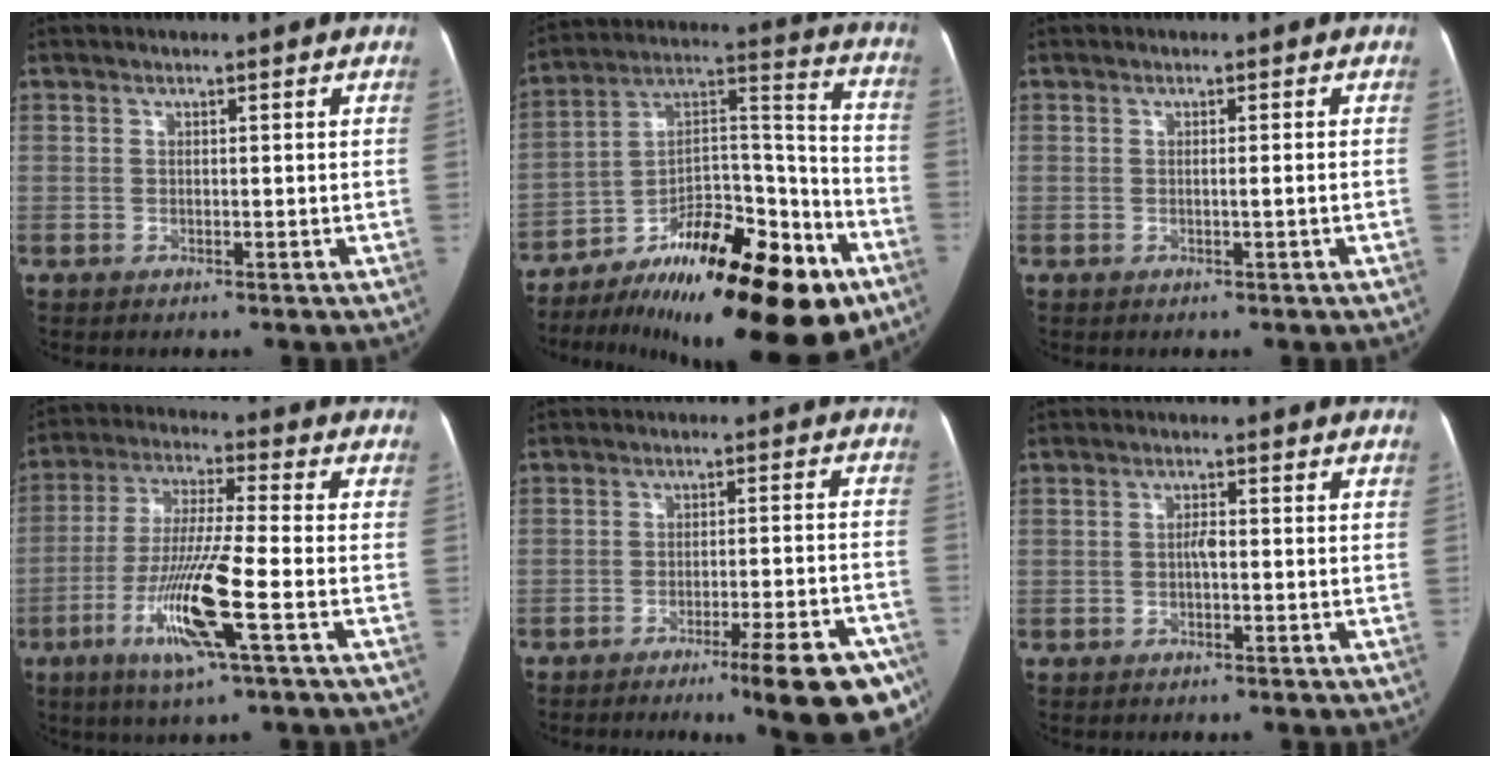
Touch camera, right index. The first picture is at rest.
{"total": 24.9, "force": [-15.4, 8.3, 17.7], "torque": [-0.243, 0.042, -0.238]}
{"total": 1.0, "force": [-0.3, -0.4, 0.9], "torque": [-0.011, -0.001, -0.004]}
{"total": 13.2, "force": [-4.8, -0.3, 12.3], "torque": [-0.245, -0.020, -0.094]}
{"total": 14.2, "force": [-9.5, 1.5, 10.4], "torque": [-0.081, 0.019, -0.133]}
{"total": 1.5, "force": [-0.3, 0.3, 1.4], "torque": [-0.027, 0.002, -0.007]}